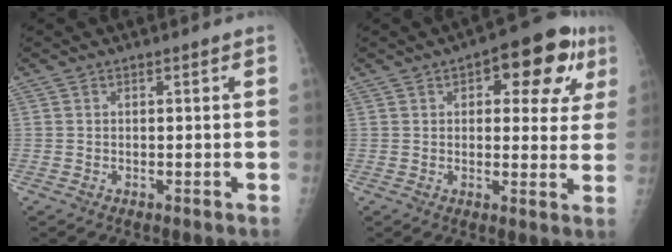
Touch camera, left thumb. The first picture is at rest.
{"total": 13.6, "force": [5.6, 6.4, 10.6], "torque": [-0.083, 0.005, 0.063]}